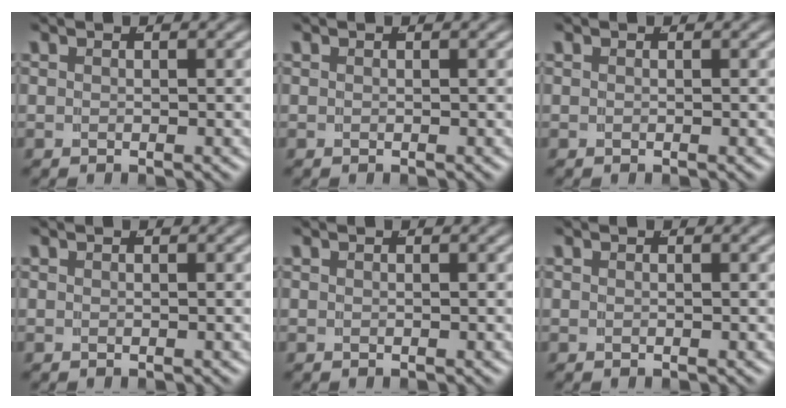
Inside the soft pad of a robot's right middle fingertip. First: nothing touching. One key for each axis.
{"total": 0.0}
{"total": 0.0}
{"total": 0.0}
{"total": 0.0}
{"total": 0.0}